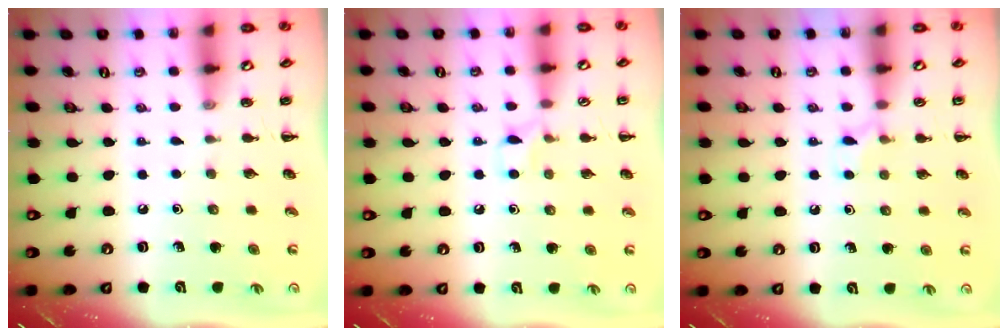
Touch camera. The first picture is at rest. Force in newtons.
{"total": 4.3, "press": 4.0, "slide": 1.7}
{"total": 5.5, "press": 5.2, "slide": 1.9}